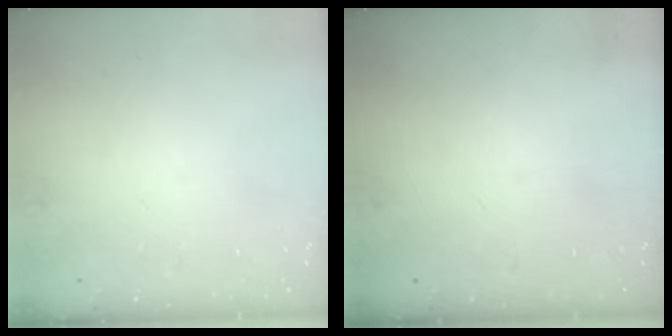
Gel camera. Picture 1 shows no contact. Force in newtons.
{"total": 0.0}